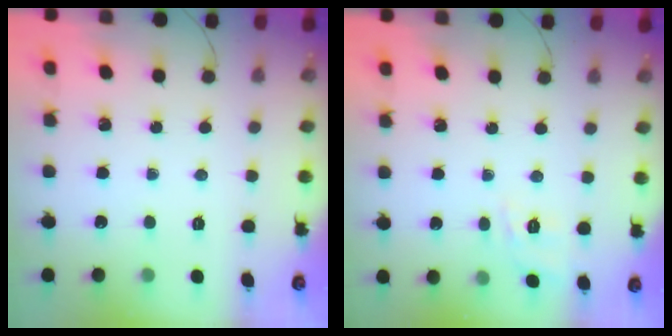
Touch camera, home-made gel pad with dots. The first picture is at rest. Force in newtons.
{"total": 2.4, "press": 1.4, "slide": 2.0}